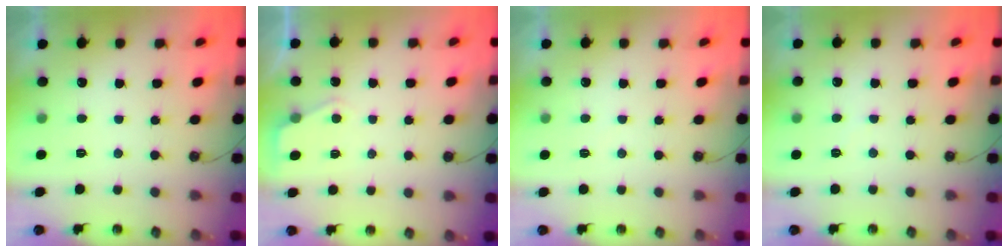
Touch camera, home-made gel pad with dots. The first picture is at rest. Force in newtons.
{"total": 2.7, "press": 2.7, "slide": 0.4}
{"total": 3.7, "press": 3.7, "slide": 0.4}
{"total": 2.8, "press": 2.8, "slide": 0.5}